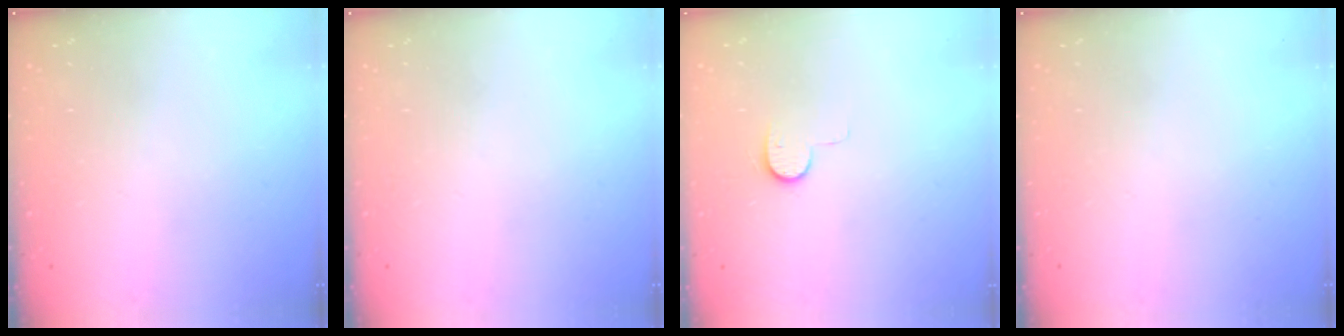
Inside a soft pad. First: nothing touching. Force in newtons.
{"total": 0.0}
{"total": 6.2, "press": 6.2, "slide": 0.6}
{"total": 0.0}